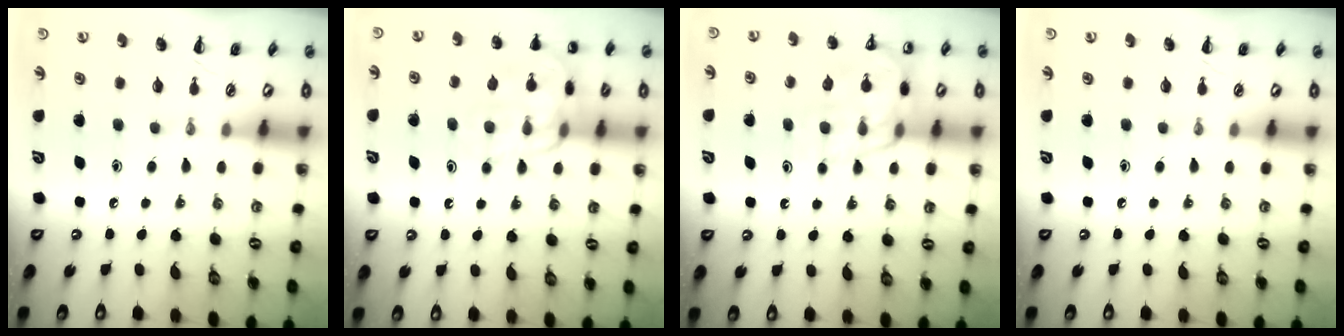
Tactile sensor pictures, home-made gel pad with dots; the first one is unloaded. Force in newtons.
{"total": 14.2, "press": 14.1, "slide": 1.2}
{"total": 15.3, "press": 15.1, "slide": 2.3}
{"total": 0.0}